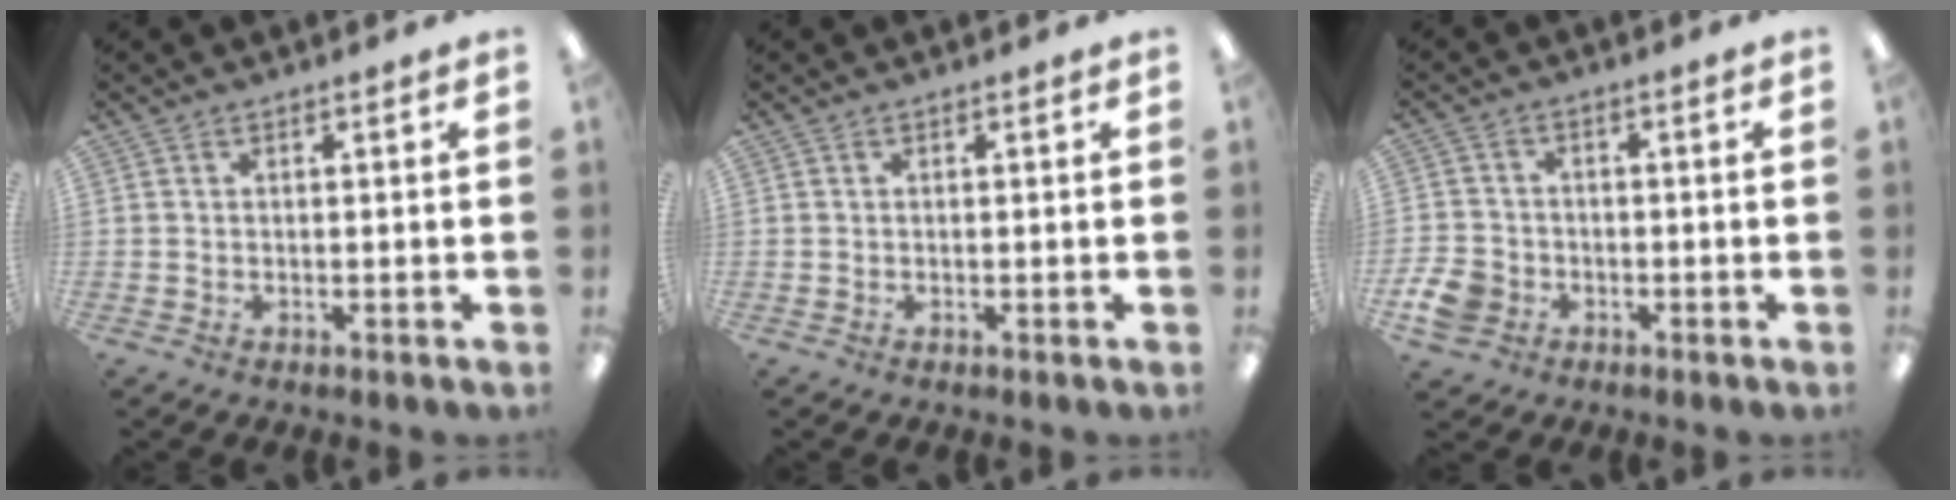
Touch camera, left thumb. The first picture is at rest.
{"total": 0.0}
{"total": 6.5, "force": [-2.6, 5.3, 2.8], "torque": [-0.061, 0.012, -0.049]}